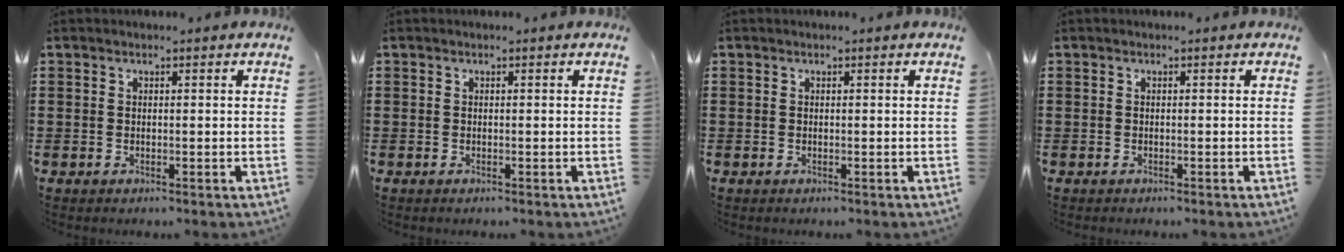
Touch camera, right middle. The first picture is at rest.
{"total": 0.0}
{"total": 0.0}
{"total": 0.0}